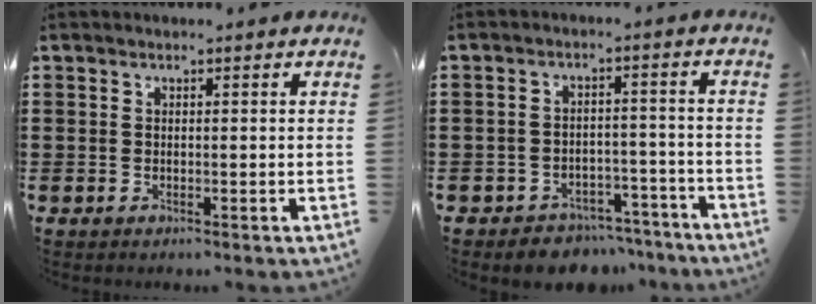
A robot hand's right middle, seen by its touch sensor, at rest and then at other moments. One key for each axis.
{"total": 4.1, "fx": -4.0, "fy": 1.0, "fz": 0.1, "tx": -0.006, "ty": 0.008, "tz": -0.085}